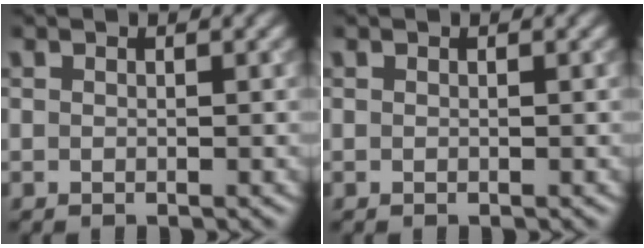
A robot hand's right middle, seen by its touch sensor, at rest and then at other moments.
{"total": 0.0}